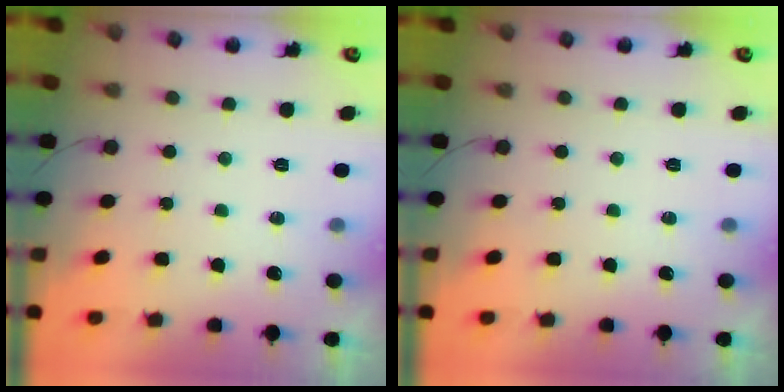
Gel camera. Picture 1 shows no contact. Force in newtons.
{"total": 0.0}